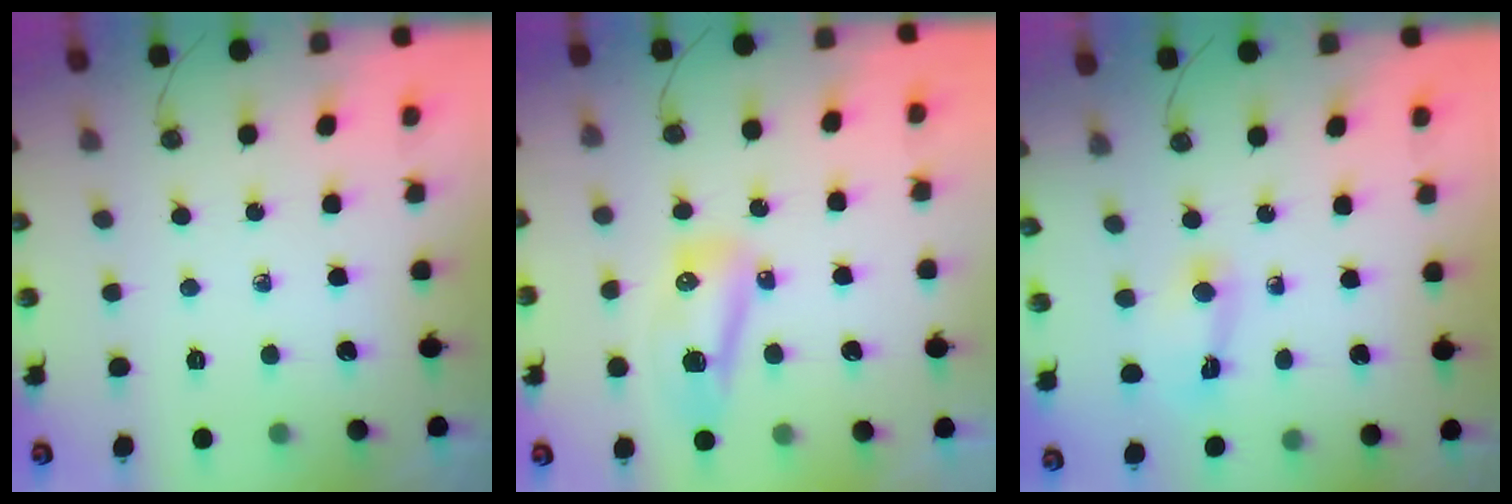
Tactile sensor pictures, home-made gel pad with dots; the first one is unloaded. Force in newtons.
{"total": 11.2, "press": 9.6, "slide": 5.7}
{"total": 2.7, "press": 2.7, "slide": 0.3}